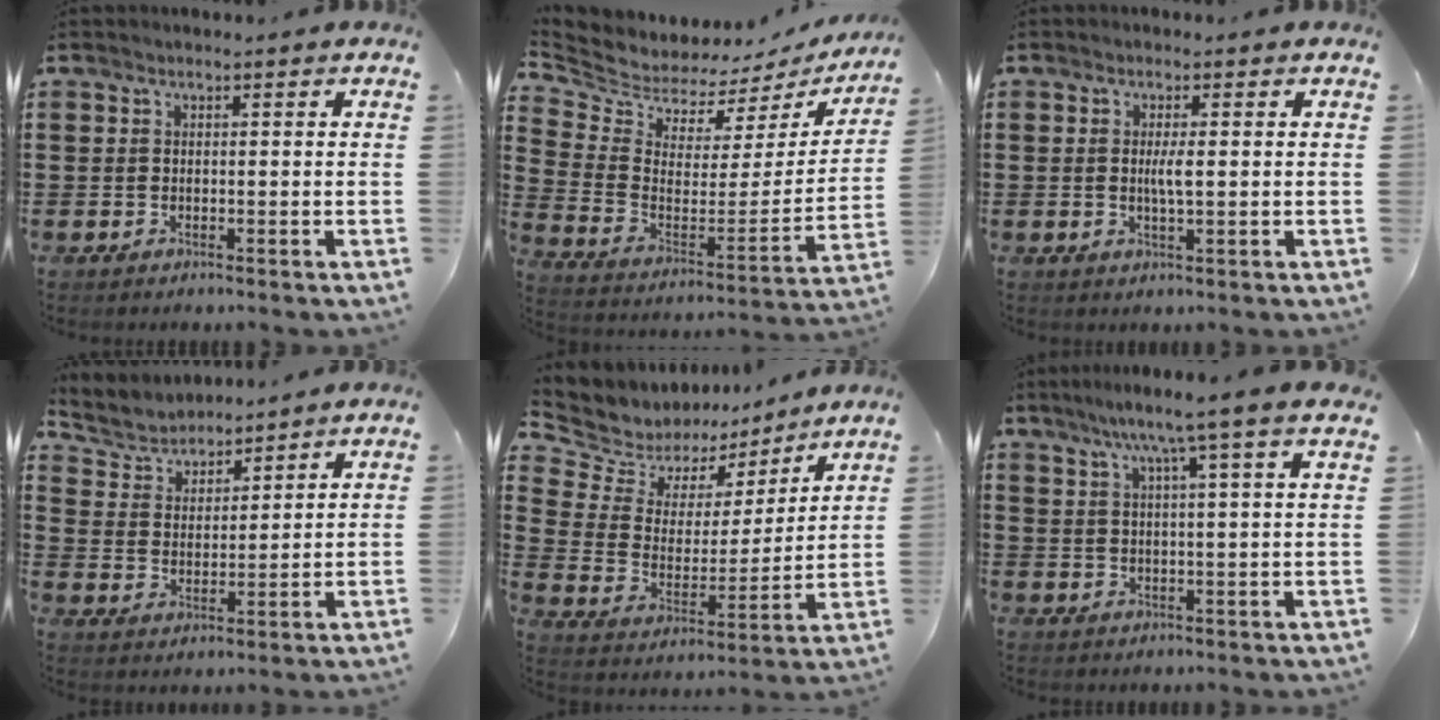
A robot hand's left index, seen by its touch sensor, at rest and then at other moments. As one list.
[{"total": 5.4, "force": [5.3, 1.1, 0.1], "torque": [-0.041, -0.056, 0.089]}, {"total": 2.7, "force": [0.2, 0.4, 2.6], "torque": [-0.050, -0.004, 0.002]}, {"total": 4.3, "force": [4.0, 1.4, -0.1], "torque": [-0.025, -0.018, 0.069]}, {"total": 6.2, "force": [5.0, 3.7, -0.1], "torque": [-0.048, -0.039, 0.087]}, {"total": 6.6, "force": [4.6, -0.8, 4.7], "torque": [-0.104, -0.006, 0.075]}]